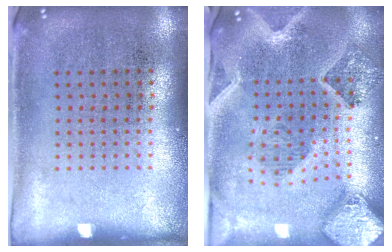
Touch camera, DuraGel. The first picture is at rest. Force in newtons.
{"total": 2.6, "press": 2.4, "slide": 1.1}